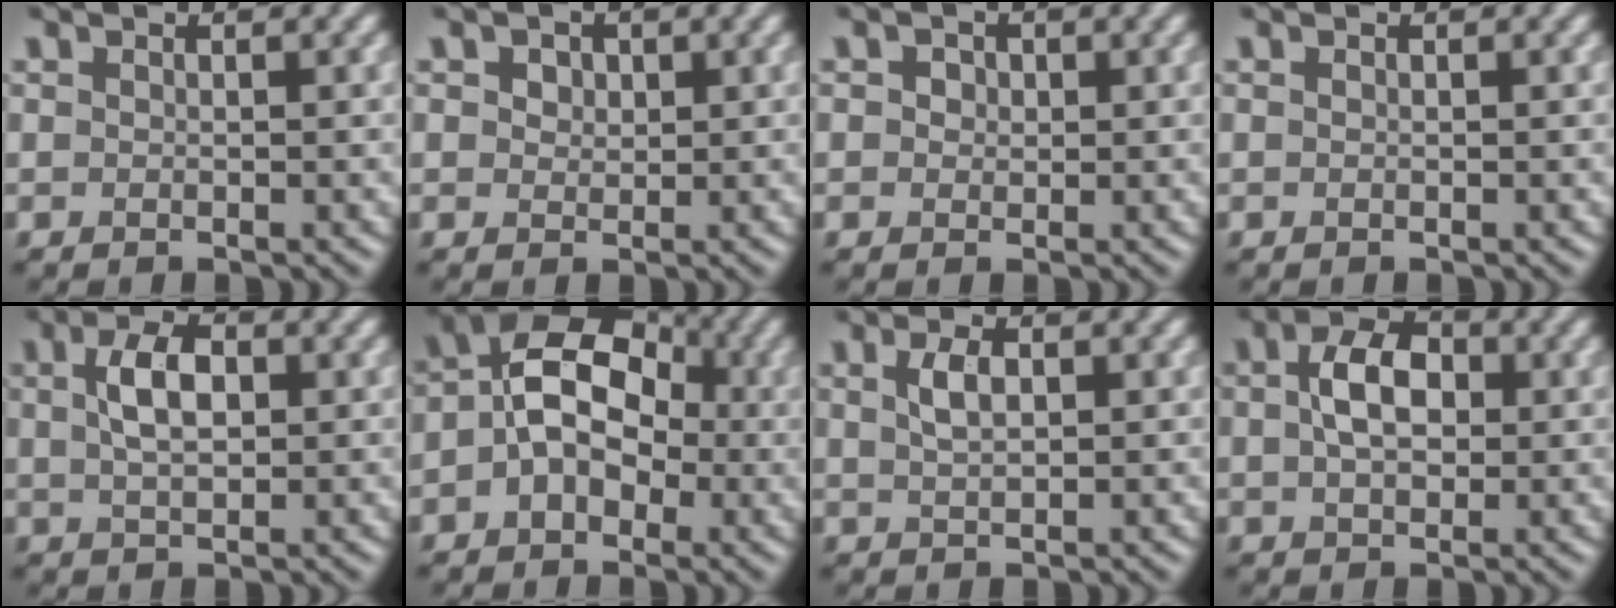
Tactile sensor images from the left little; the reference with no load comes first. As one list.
[{"total": 2.2, "force": [1.1, 1.5, 1.0], "torque": [-0.017, 0.009, 0.007]}, {"total": 1.5, "force": [0.5, 1.3, 0.7], "torque": [-0.007, 0.009, -0.004]}, {"total": 0.0}, {"total": 3.9, "force": [0.8, 2.2, 3.2], "torque": [-0.064, 0.005, 0.013]}, {"total": 9.0, "force": [-0.1, 6.3, 6.4], "torque": [-0.066, 0.032, -0.033]}, {"total": 2.1, "force": [0.6, 1.1, 1.7], "torque": [-0.039, 0.002, 0.013]}, {"total": 4.7, "force": [0.6, 3.1, 3.5], "torque": [-0.065, 0.006, 0.002]}]